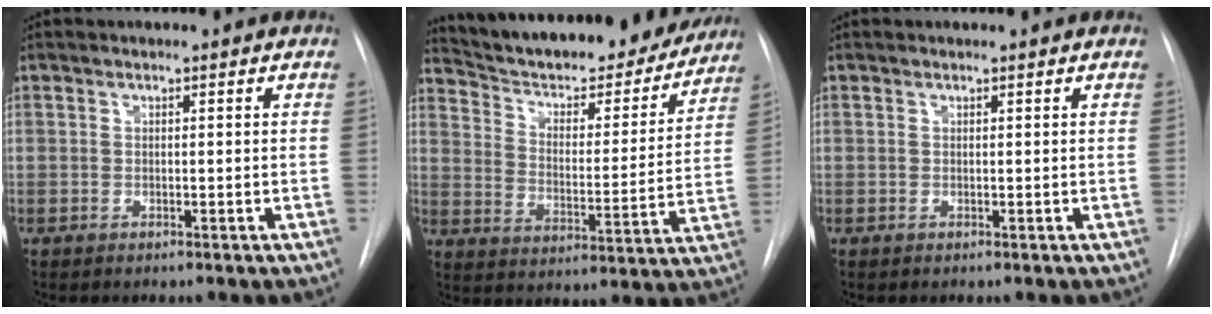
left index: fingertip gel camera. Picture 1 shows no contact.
{"total": 24.9, "force": [22.5, 5.5, 9.2], "torque": [-0.148, -0.020, 0.312]}
{"total": 1.3, "force": [1.2, 0.0, 0.2], "torque": [-0.007, 0.009, 0.017]}